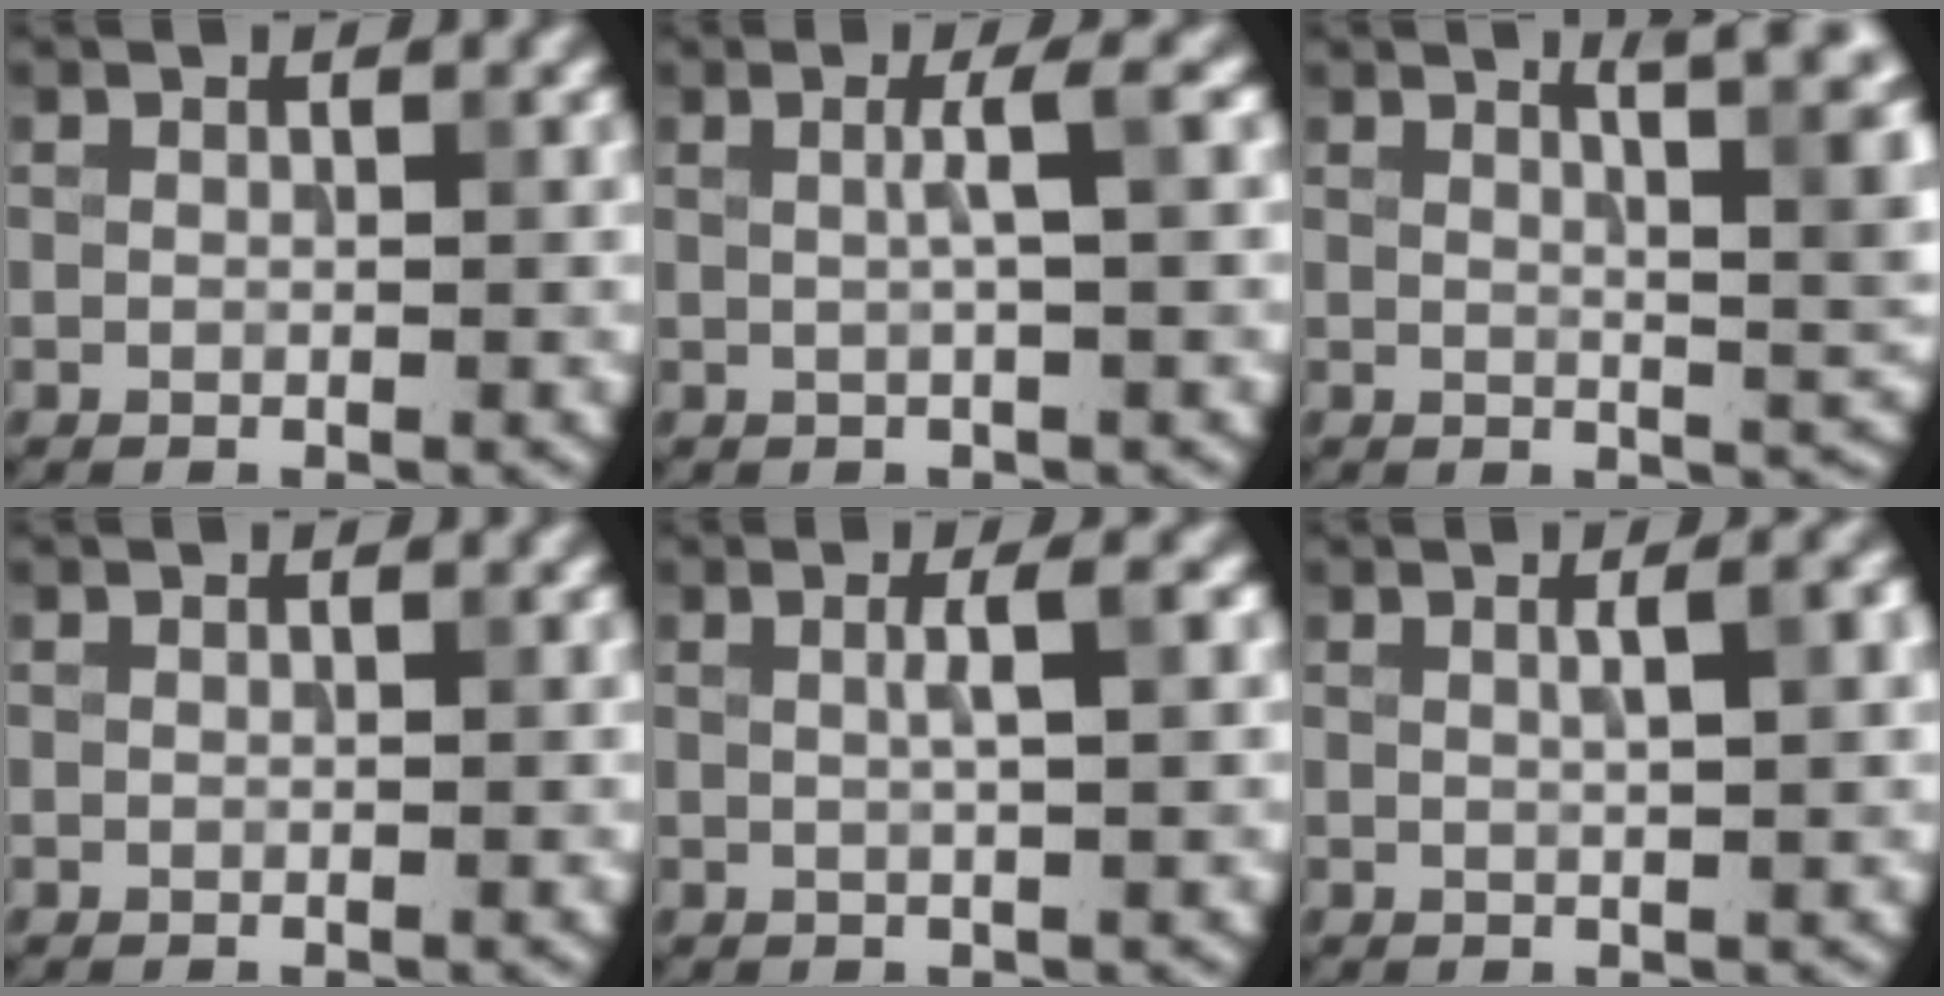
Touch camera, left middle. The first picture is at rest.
{"total": 2.1, "force": [0.2, 0.2, 2.1], "torque": [-0.033, 0.007, 0.000]}
{"total": 7.8, "force": [3.3, 2.8, 6.5], "torque": [-0.034, 0.023, 0.033]}
{"total": 0.0}
{"total": 2.1, "force": [0.3, 0.3, 2.0], "torque": [-0.026, 0.008, 0.002]}
{"total": 3.4, "force": [0.8, 1.0, 3.1], "torque": [-0.025, 0.014, 0.006]}